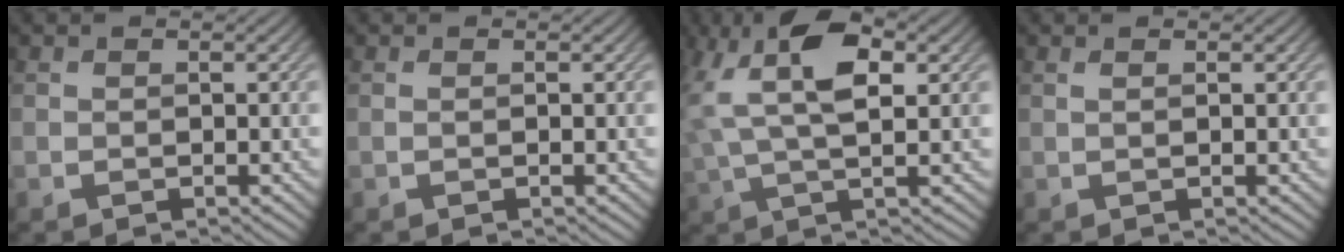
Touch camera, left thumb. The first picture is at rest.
{"total": 0.0}
{"total": 9.3, "force": [3.2, 3.5, 8.0], "torque": [-0.170, 0.012, 0.054]}
{"total": 0.7, "force": [0.3, 0.1, 0.6], "torque": [-0.010, 0.004, 0.004]}